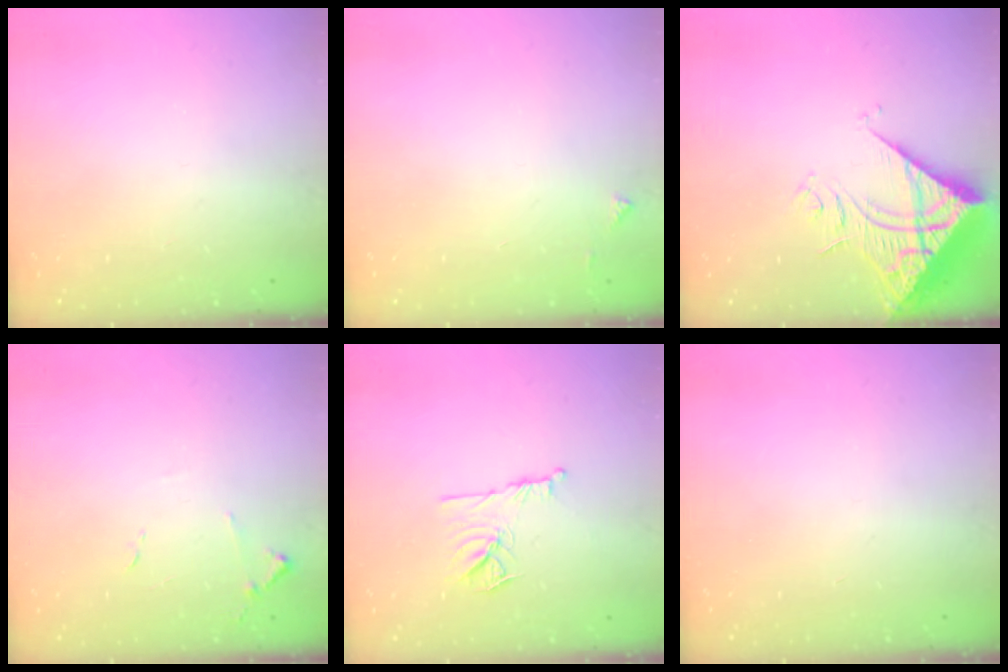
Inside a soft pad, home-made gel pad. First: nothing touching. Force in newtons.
{"total": 3.6, "press": 3.6, "slide": 0.5}
{"total": 15.4, "press": 15.2, "slide": 1.8}
{"total": 7.9, "press": 7.8, "slide": 0.7}
{"total": 9.6, "press": 9.6, "slide": 0.9}
{"total": 0.0}